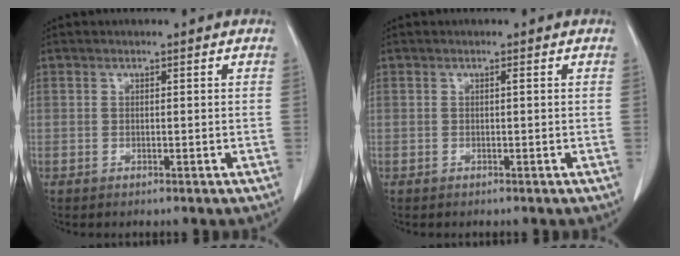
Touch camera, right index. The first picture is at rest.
{"total": 0.0}